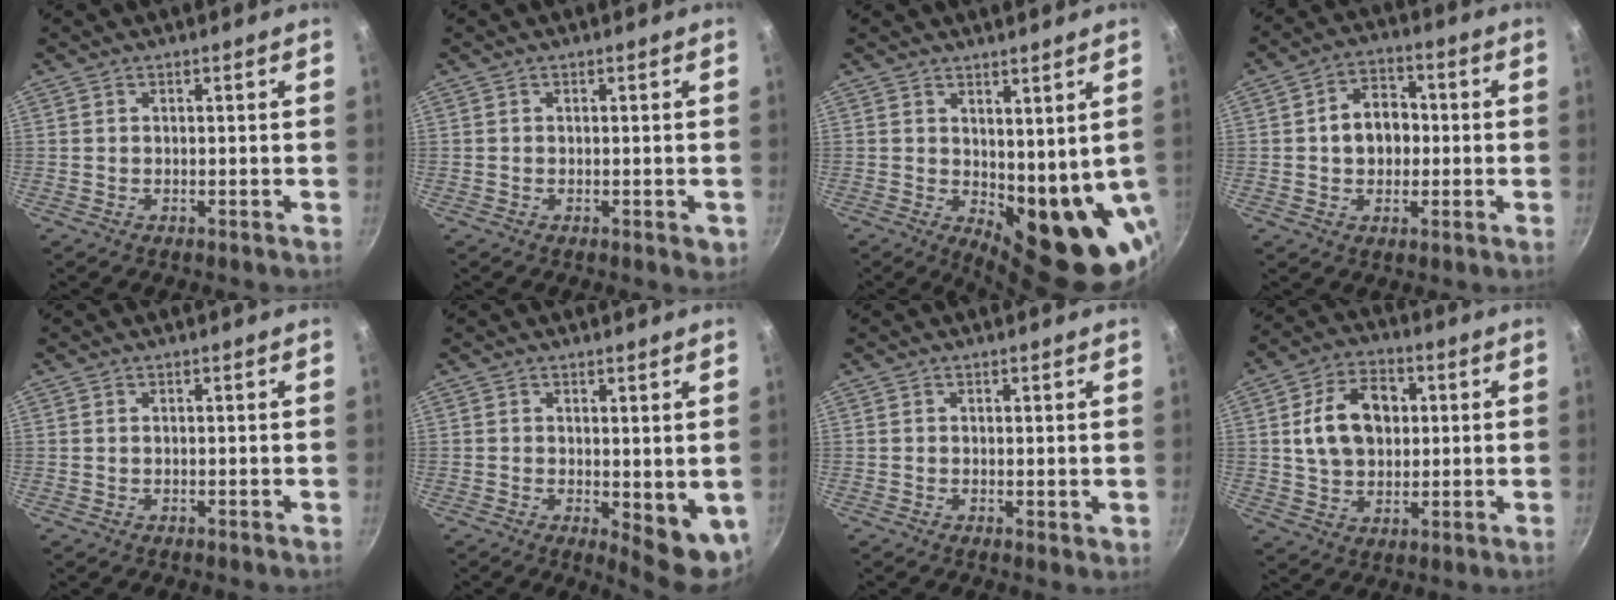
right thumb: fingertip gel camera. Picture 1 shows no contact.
{"total": 1.8, "force": [-0.5, 1.0, 1.5], "torque": [-0.014, -0.002, -0.008]}
{"total": 14.8, "force": [0.6, 6.6, 13.2], "torque": [-0.129, -0.031, 0.029]}
{"total": 8.7, "force": [0.0, 6.6, 5.6], "torque": [-0.052, 0.018, -0.008]}
{"total": 0.0}
{"total": 7.7, "force": [0.0, 3.4, 6.9], "torque": [-0.066, -0.007, 0.010]}
{"total": 1.1, "force": [0.5, 0.6, 0.8], "torque": [-0.009, -0.006, 0.005]}
{"total": 12.9, "force": [2.2, 9.3, 8.6], "torque": [-0.118, 0.008, 0.033]}